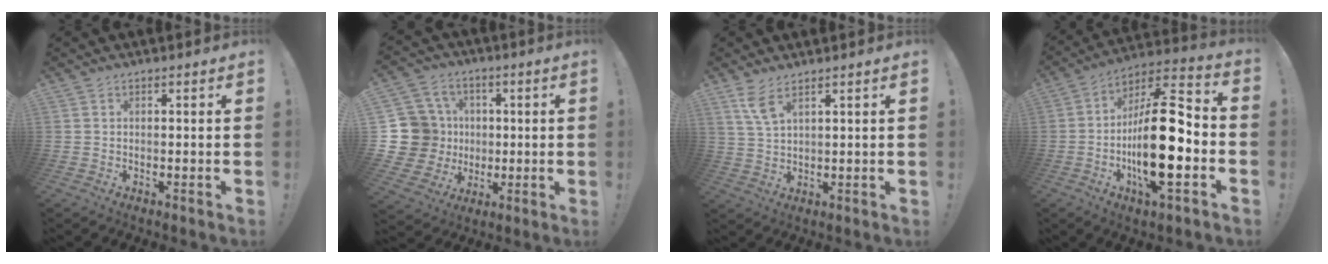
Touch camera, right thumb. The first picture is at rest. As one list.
[{"total": 15.1, "force": [0.7, 13.8, 5.9], "torque": [-0.113, 0.001, 0.038]}, {"total": 5.7, "force": [3.6, 1.4, 4.1], "torque": [-0.080, -0.015, 0.065]}, {"total": 22.4, "force": [-4.5, 7.4, 20.7], "torque": [-0.365, 0.023, -0.072]}]